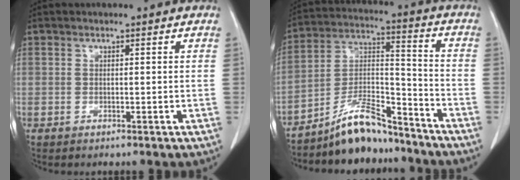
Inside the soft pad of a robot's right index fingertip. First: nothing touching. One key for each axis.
{"total": 10.5, "fx": -9.3, "fy": 2.3, "fz": 4.2, "tx": -0.078, "ty": 0.028, "tz": -0.164}